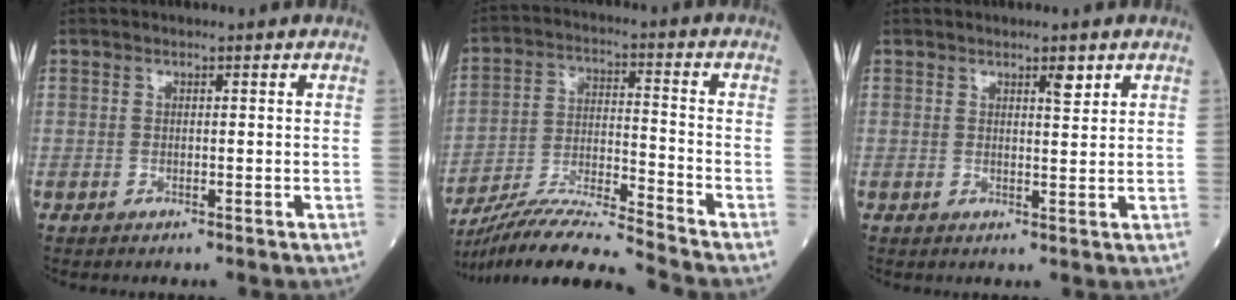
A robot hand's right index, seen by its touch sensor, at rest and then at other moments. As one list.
[{"total": 13.1, "force": [-11.9, -1.8, 5.3], "torque": [-0.096, -0.002, -0.214]}, {"total": 2.0, "force": [1.3, 0.4, 1.4], "torque": [-0.021, -0.003, 0.019]}]